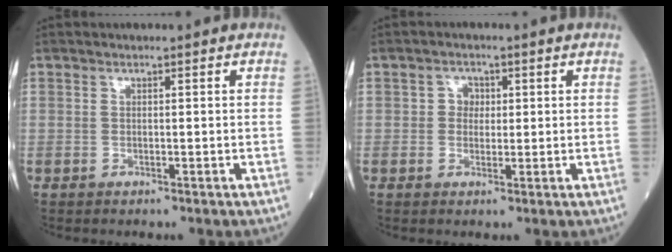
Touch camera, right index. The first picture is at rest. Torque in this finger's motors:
{"motor_torque": [-0.01, 0.01, 0.00, 0.02]}